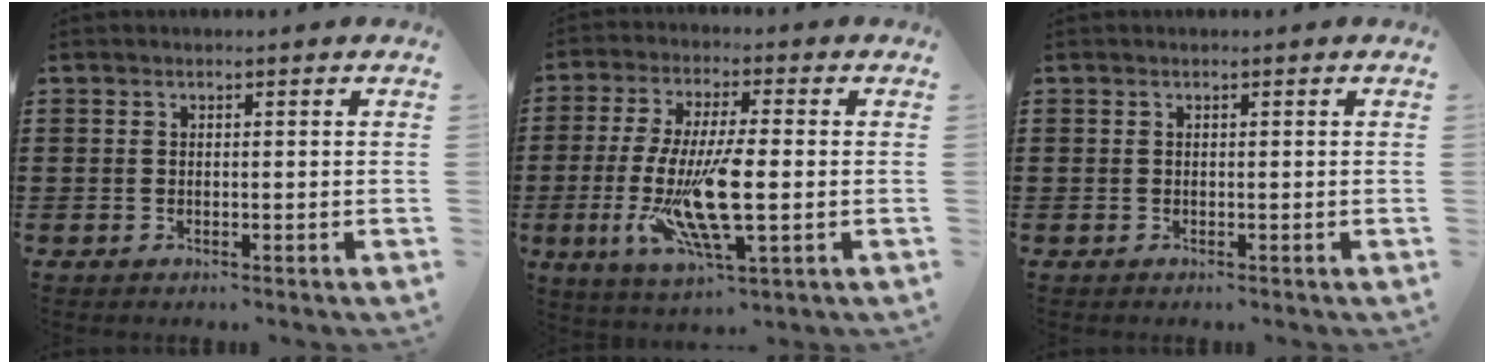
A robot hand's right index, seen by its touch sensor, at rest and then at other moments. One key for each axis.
{"total": 12.5, "fx": -2.1, "fy": 3.8, "fz": 11.8, "tx": -0.249, "ty": -0.017, "tz": -0.041}
{"total": 0.0}